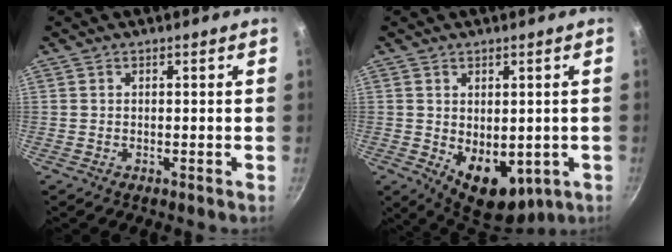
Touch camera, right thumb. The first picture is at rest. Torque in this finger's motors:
{"motor_torque": [-0.27, 0.80, 0.62, 0.55, 0.08]}